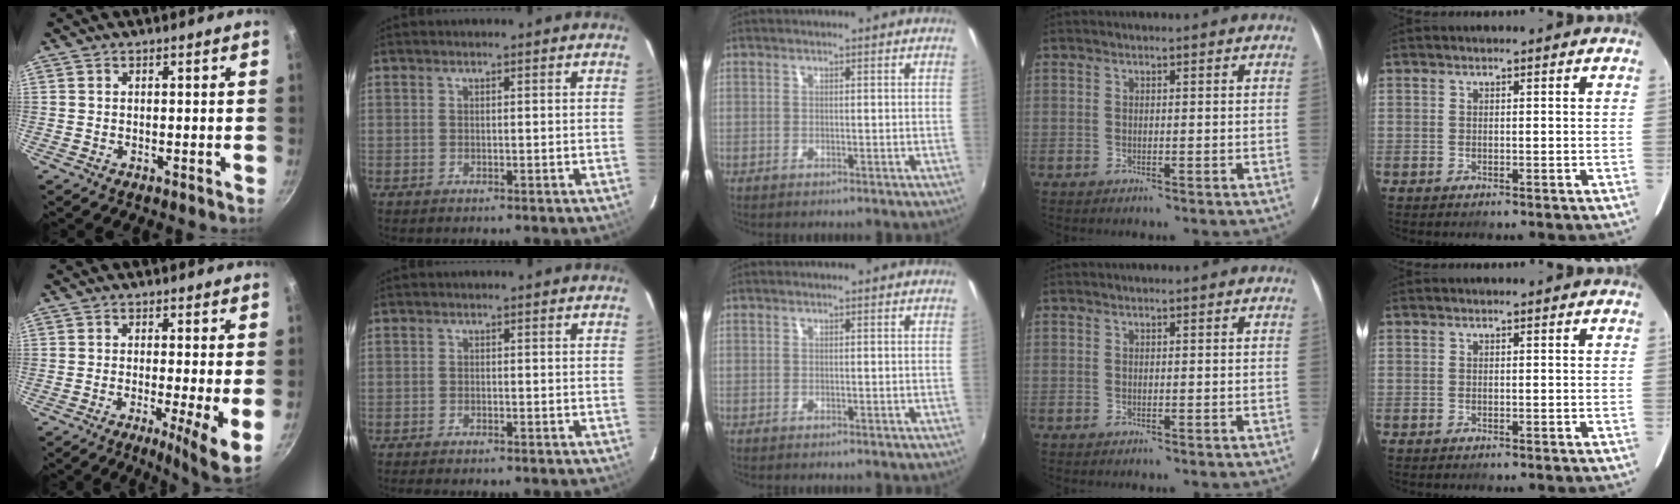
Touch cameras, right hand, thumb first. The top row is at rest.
{"thumb": {"total": 8.6, "force": [-1.4, 1.0, 8.4], "torque": [-0.112, -0.011, -0.020]}, "index": {"total": 3.3, "force": [-2.9, 1.0, 1.4], "torque": [-0.037, -0.009, -0.046]}}